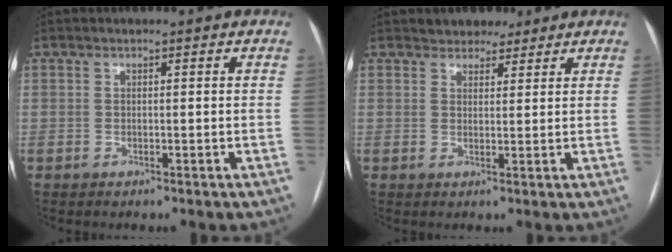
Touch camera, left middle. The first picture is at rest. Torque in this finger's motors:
{"motor_torque": [0.31, -0.22, -0.07, 0.00]}